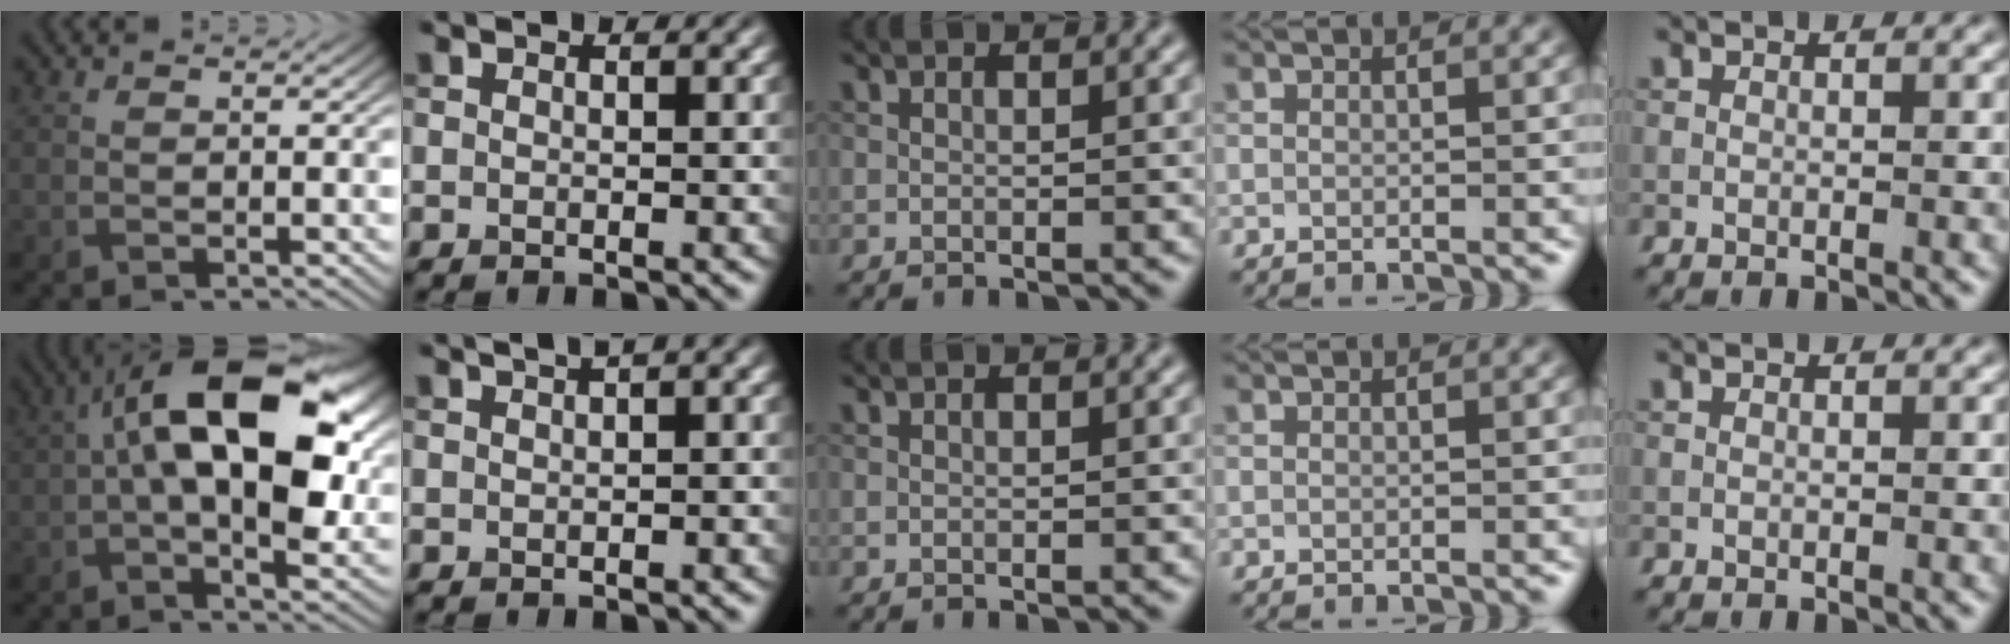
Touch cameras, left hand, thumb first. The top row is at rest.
{"thumb": {"total": 17.0, "force": [3.0, 8.2, 14.6], "torque": [-0.246, 0.012, 0.041]}, "index": {"total": 4.9, "force": [2.4, 1.9, 3.8], "torque": [-0.038, 0.031, 0.018]}}